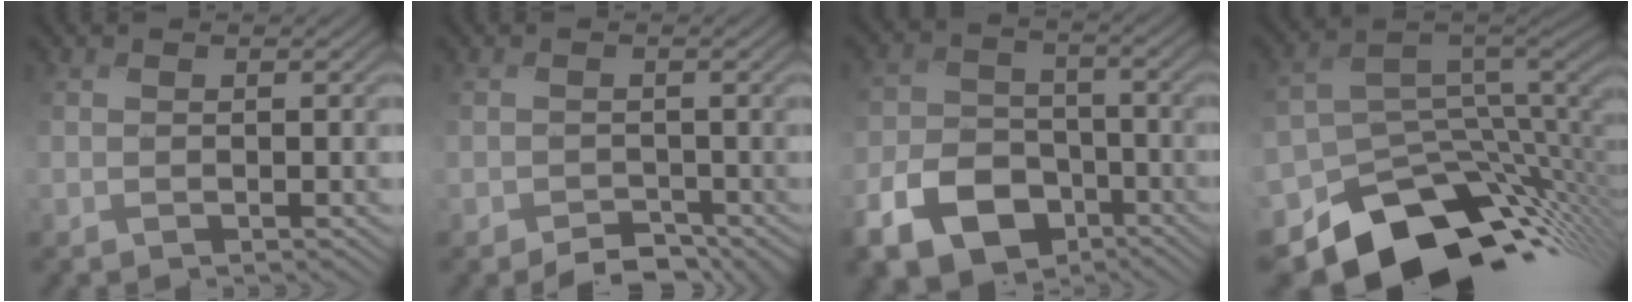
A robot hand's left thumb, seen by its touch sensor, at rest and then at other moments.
{"total": 2.7, "force": [-2.2, 1.4, 0.7], "torque": [-0.004, -0.006, -0.041]}
{"total": 11.0, "force": [-6.4, 6.9, 5.7], "torque": [-0.125, -0.015, -0.126]}
{"total": 14.1, "force": [-8.7, 7.6, 8.1], "torque": [-0.165, -0.039, -0.128]}